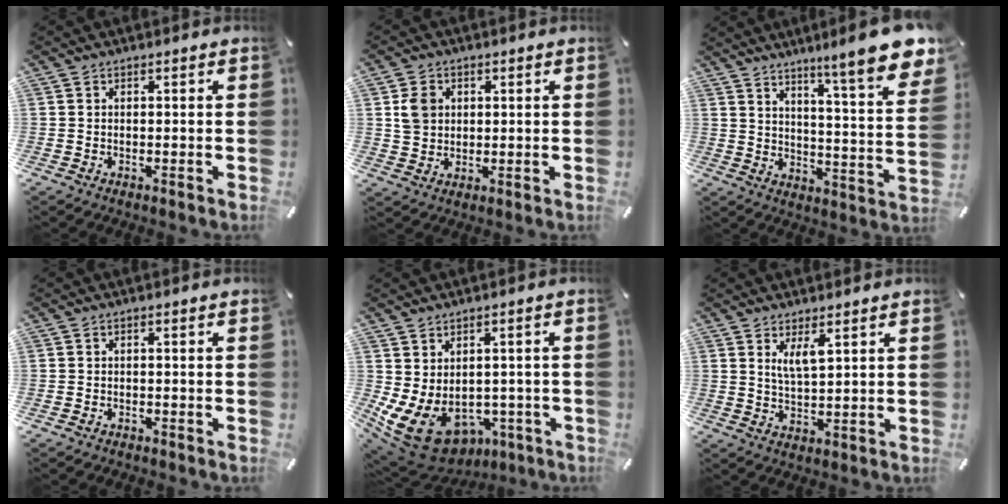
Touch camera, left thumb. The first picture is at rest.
{"total": 5.2, "force": [1.2, 4.8, 1.5], "torque": [-0.023, 0.005, 0.022]}
{"total": 13.9, "force": [10.5, 1.9, 9.0], "torque": [-0.131, -0.096, 0.163]}
{"total": 0.8, "force": [-0.8, 0.4, 0.0], "torque": [-0.001, 0.004, -0.018]}
{"total": 10.2, "force": [-2.4, 7.9, 6.0], "torque": [-0.110, -0.007, -0.035]}
{"total": 4.3, "force": [2.6, 1.2, 3.2], "torque": [-0.061, -0.001, 0.044]}